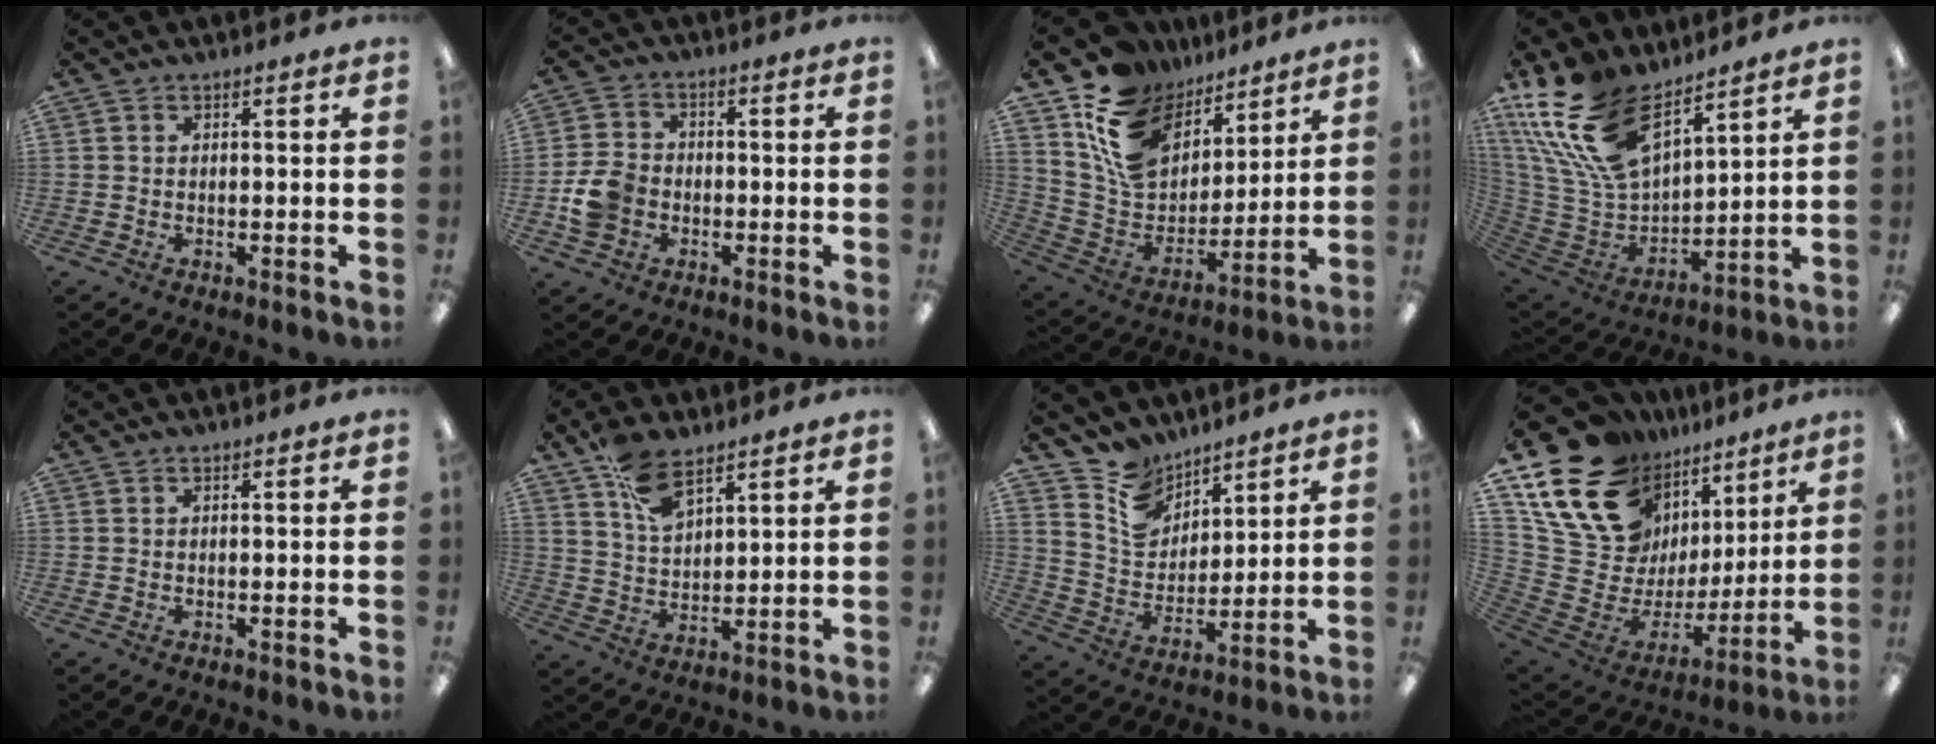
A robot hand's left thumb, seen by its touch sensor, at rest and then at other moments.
{"total": 7.4, "force": [-2.0, 6.0, 3.9], "torque": [-0.076, 0.013, -0.035]}
{"total": 17.0, "force": [9.4, 11.6, 8.1], "torque": [-0.161, -0.044, 0.183]}
{"total": 22.0, "force": [14.3, 10.8, 12.8], "torque": [-0.292, -0.072, 0.263]}
{"total": 0.0}
{"total": 9.4, "force": [6.4, 4.5, 5.2], "torque": [-0.094, -0.027, 0.118]}
{"total": 10.4, "force": [8.3, 6.0, 1.8], "torque": [-0.063, -0.055, 0.166]}
{"total": 21.3, "force": [15.1, 12.2, 8.8], "torque": [-0.189, -0.102, 0.292]}